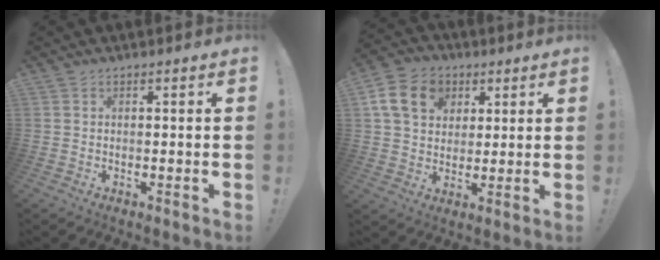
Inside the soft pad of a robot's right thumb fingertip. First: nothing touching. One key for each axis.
{"total": 14.5, "fx": 5.1, "fy": 11.5, "fz": 7.1, "tx": -0.106, "ty": -0.007, "tz": 0.105}